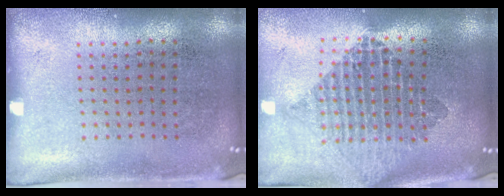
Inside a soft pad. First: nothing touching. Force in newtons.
{"total": 2.1, "press": 1.7, "slide": 1.2}